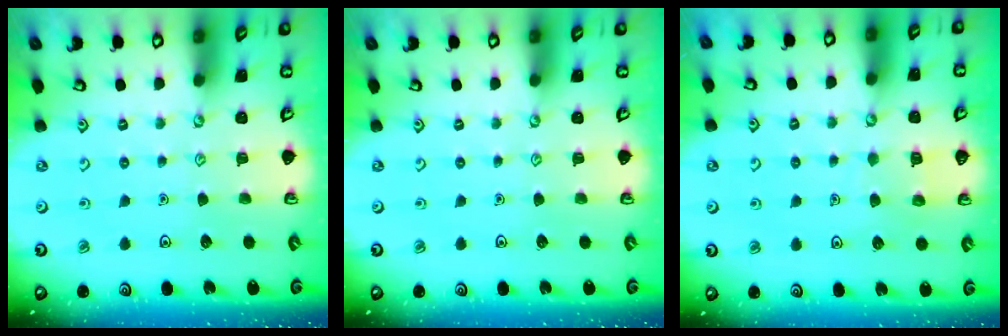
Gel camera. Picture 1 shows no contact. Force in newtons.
{"total": 0.0}
{"total": 4.5, "press": 4.5, "slide": 0.4}